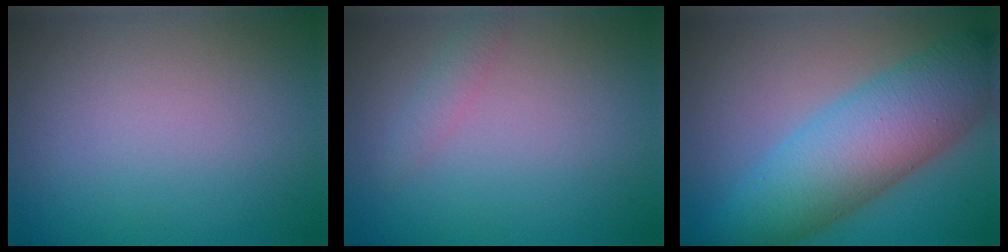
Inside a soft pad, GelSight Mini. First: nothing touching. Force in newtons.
{"total": 1.2, "press": 1.2, "slide": 0.1}
{"total": 9.2, "press": 9.2, "slide": 0.1}